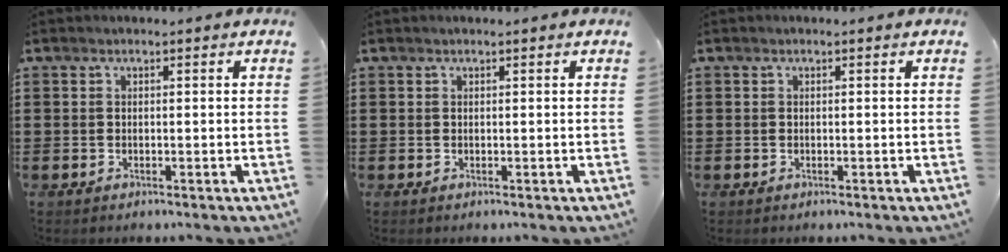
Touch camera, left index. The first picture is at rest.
{"total": 0.0}
{"total": 0.0}